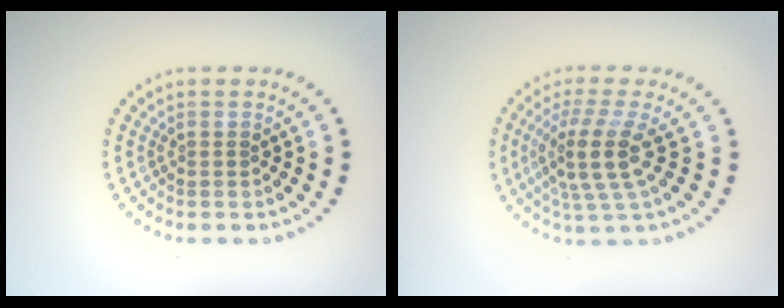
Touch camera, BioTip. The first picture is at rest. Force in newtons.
{"total": 4.3, "press": 3.3, "slide": 2.8}